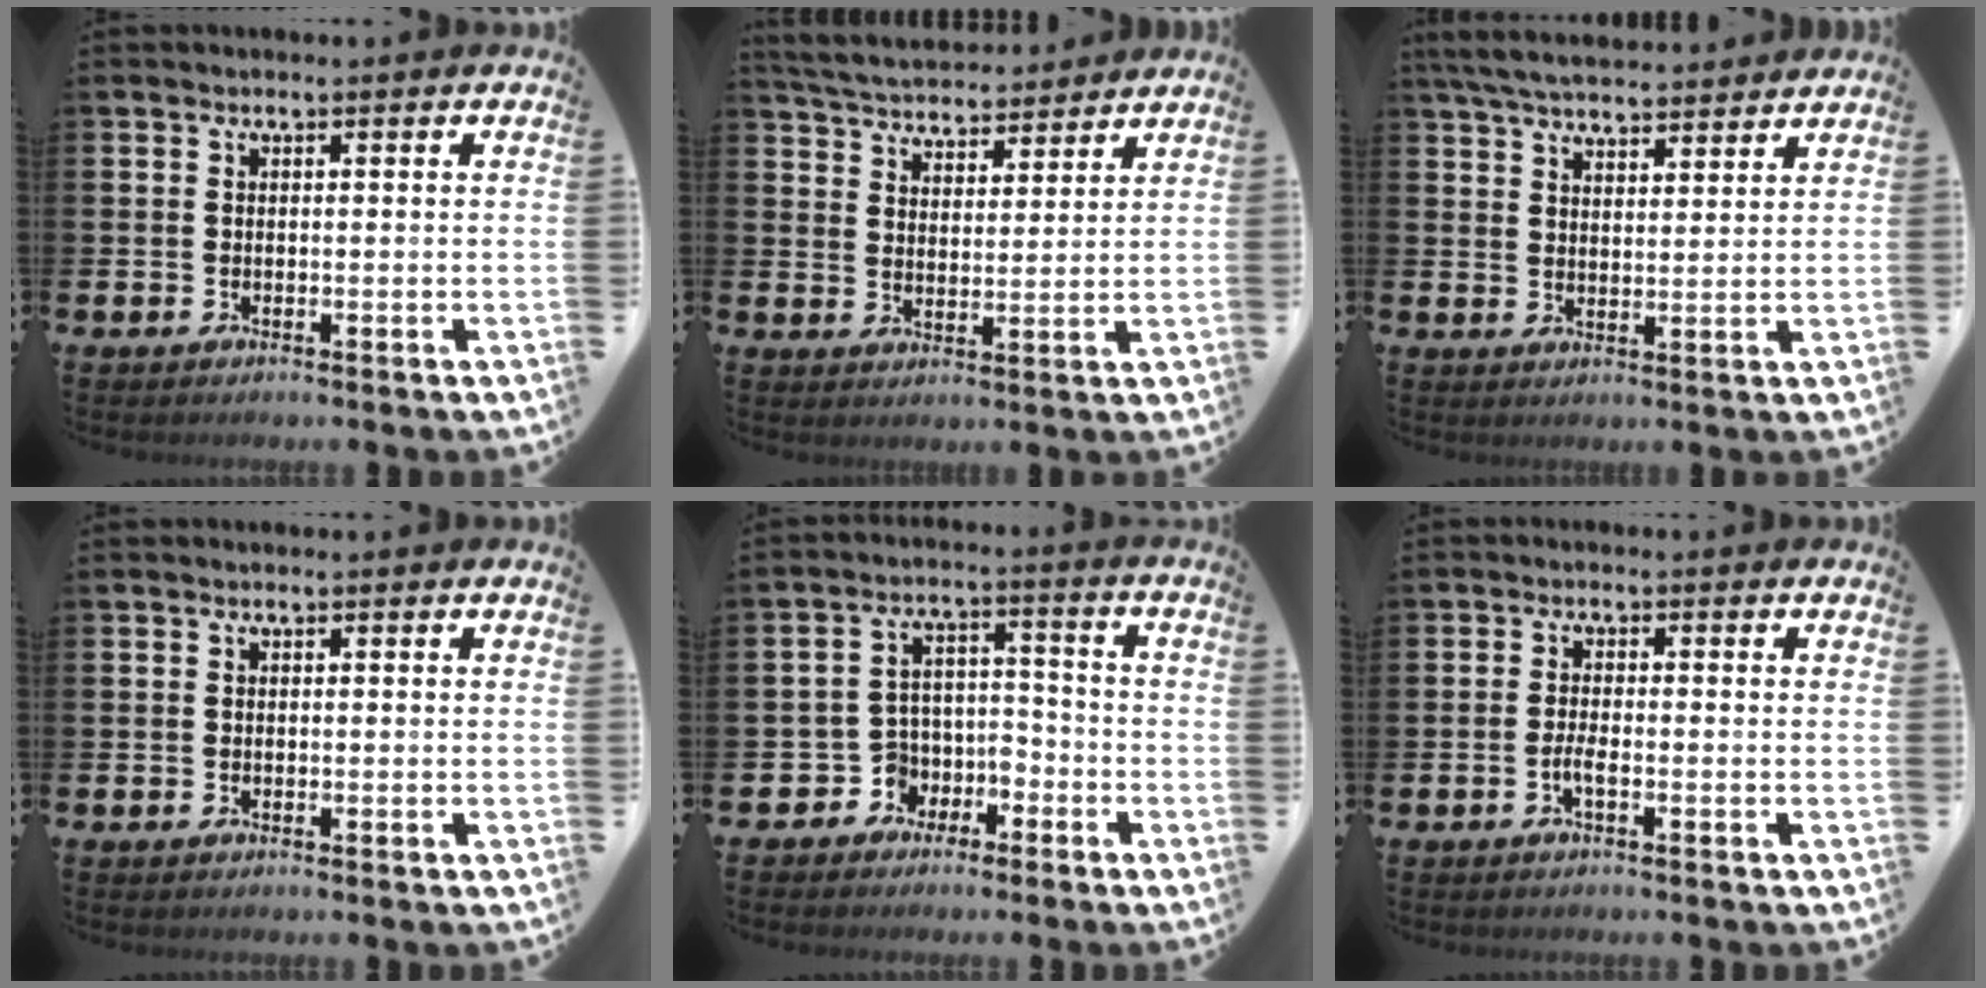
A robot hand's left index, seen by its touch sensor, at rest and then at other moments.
{"total": 5.0, "force": [4.9, 1.0, 0.3], "torque": [-0.027, -0.030, 0.086]}
{"total": 5.6, "force": [5.4, 0.5, 1.1], "torque": [-0.043, -0.024, 0.099]}
{"total": 0.0}
{"total": 4.4, "force": [-2.8, 3.4, 0.1], "torque": [-0.021, 0.000, -0.060]}
{"total": 1.8, "force": [-0.8, 0.4, 1.6], "torque": [-0.032, 0.002, -0.015]}